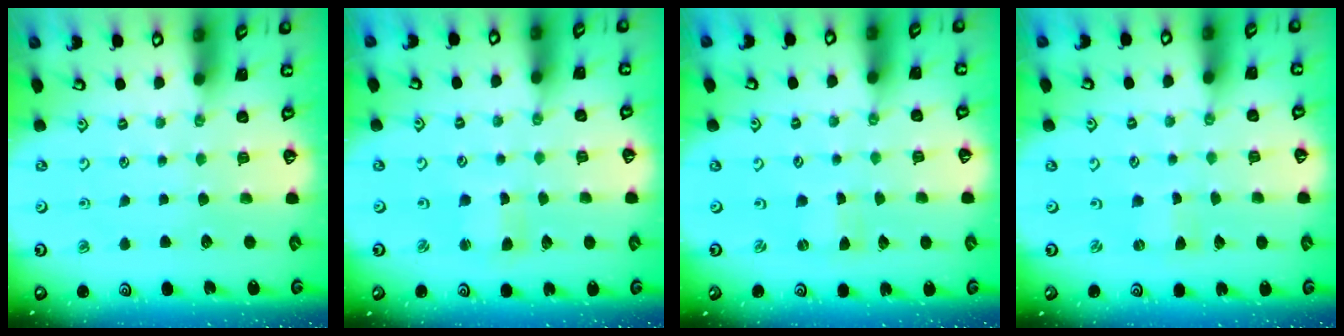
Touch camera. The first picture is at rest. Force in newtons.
{"total": 1.5, "press": 1.5, "slide": 0.2}
{"total": 0.0}
{"total": 0.0}